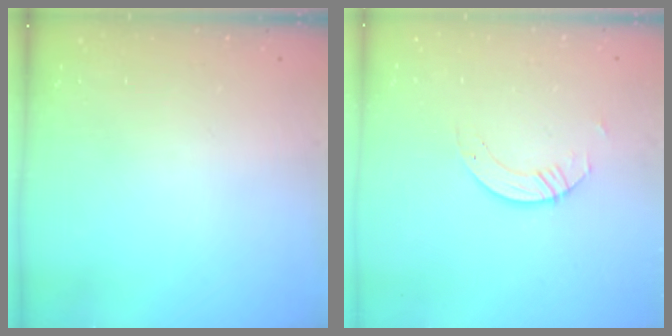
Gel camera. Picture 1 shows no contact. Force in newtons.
{"total": 3.2, "press": 3.1, "slide": 0.3}